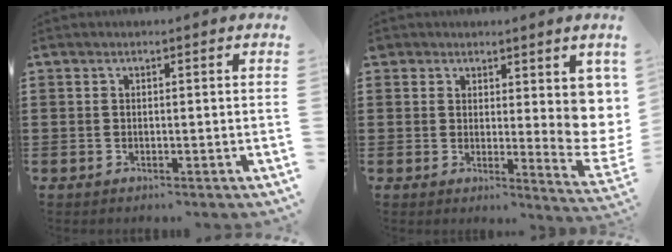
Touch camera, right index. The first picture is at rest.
{"total": 5.6, "force": [3.1, 3.1, 3.5], "torque": [-0.045, -0.022, 0.059]}